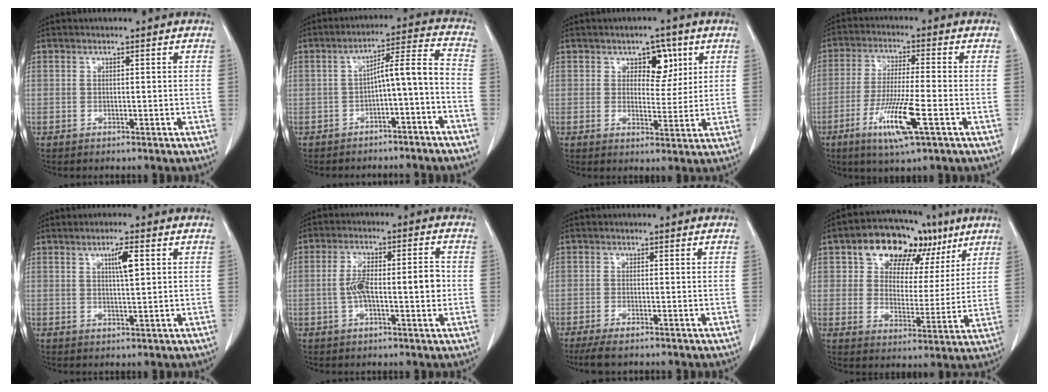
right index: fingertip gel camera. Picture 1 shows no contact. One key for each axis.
{"total": 7.6, "fx": -3.2, "fy": 0.9, "fz": 6.9, "tx": -0.097, "ty": 0.037, "tz": -0.045}
{"total": 5.3, "fx": 2.4, "fy": 3.2, "fz": 3.5, "tx": -0.039, "ty": 0.007, "tz": 0.035}
{"total": 10.0, "fx": -4.2, "fy": 0.2, "fz": 9.1, "tx": -0.179, "ty": -0.021, "tz": -0.076}
{"total": 3.7, "fx": 1.3, "fy": 0.3, "fz": 3.4, "tx": -0.056, "ty": 0.000, "tz": 0.020}
{"total": 8.6, "fx": -0.7, "fy": 2.3, "fz": 8.3, "tx": -0.153, "ty": 0.020, "tz": -0.010}
{"total": 3.7, "fx": -2.9, "fy": 0.7, "fz": 2.2, "tx": -0.039, "ty": -0.007, "tz": -0.046}
{"total": 14.0, "fx": 7.6, "fy": 9.1, "fz": 7.4, "tx": -0.087, "ty": 0.039, "tz": 0.117}